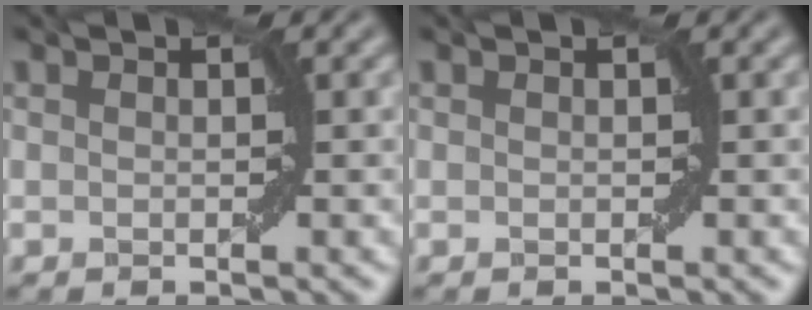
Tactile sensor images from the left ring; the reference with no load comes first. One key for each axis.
{"total": 0.0}